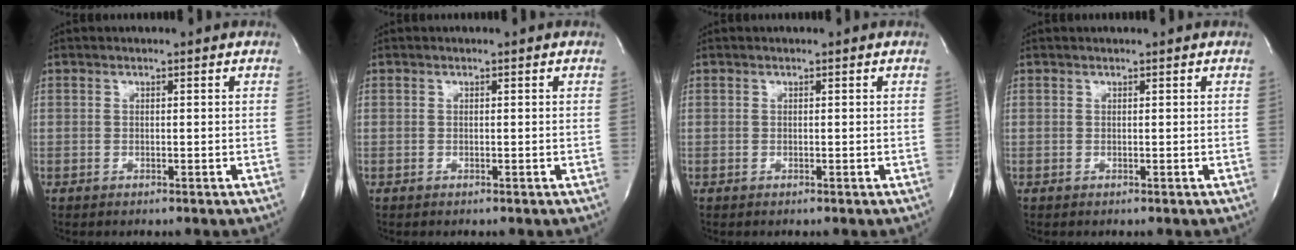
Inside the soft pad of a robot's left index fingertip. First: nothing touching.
{"total": 0.0}
{"total": 0.0}
{"total": 0.6, "force": [0.5, 0.0, 0.2], "torque": [-0.006, 0.006, 0.009]}